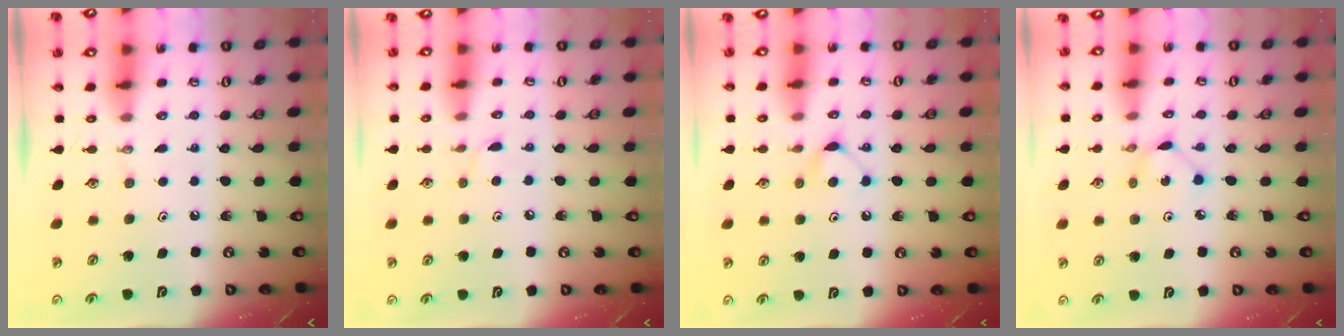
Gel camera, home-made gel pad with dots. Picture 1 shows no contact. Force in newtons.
{"total": 3.4, "press": 3.4, "slide": 0.5}
{"total": 5.5, "press": 5.5, "slide": 0.8}
{"total": 1.5, "press": 1.5, "slide": 0.1}